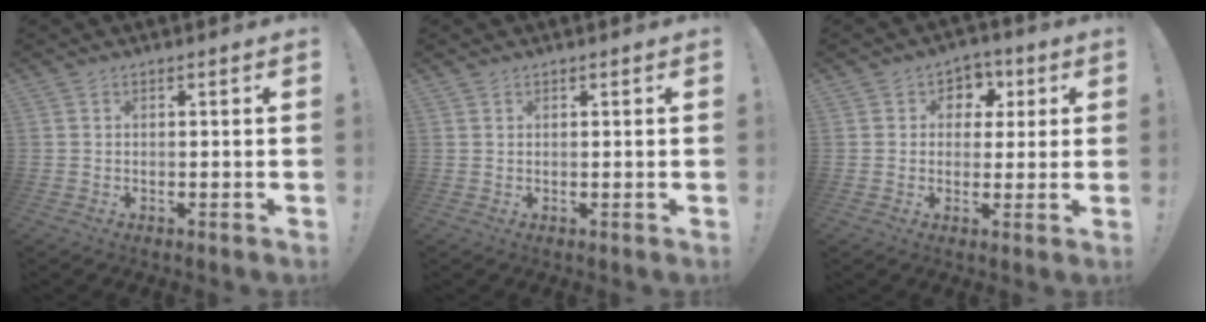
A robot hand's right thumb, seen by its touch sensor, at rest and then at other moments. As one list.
[{"total": 0.6, "force": [0.6, 0.3, 0.1], "torque": [0.003, -0.003, 0.011]}, {"total": 6.0, "force": [0.8, 5.7, 1.7], "torque": [-0.015, 0.001, 0.016]}]